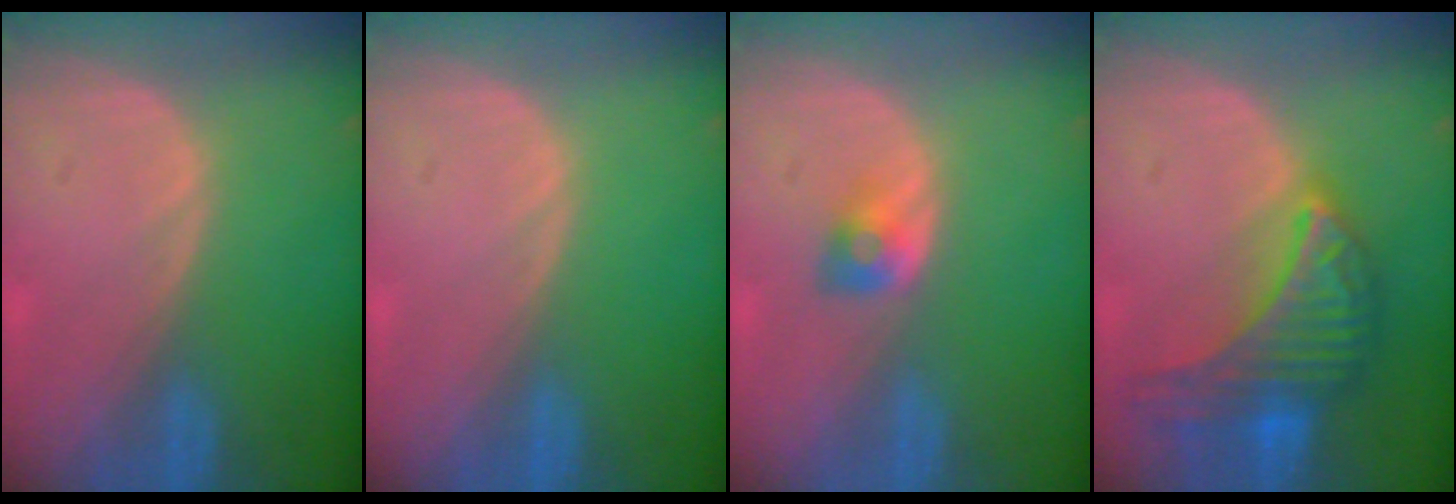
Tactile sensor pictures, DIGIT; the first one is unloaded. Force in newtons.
{"total": 0.0}
{"total": 2.6, "press": 2.4, "slide": 1.0}
{"total": 9.8, "press": 9.8, "slide": 0.6}